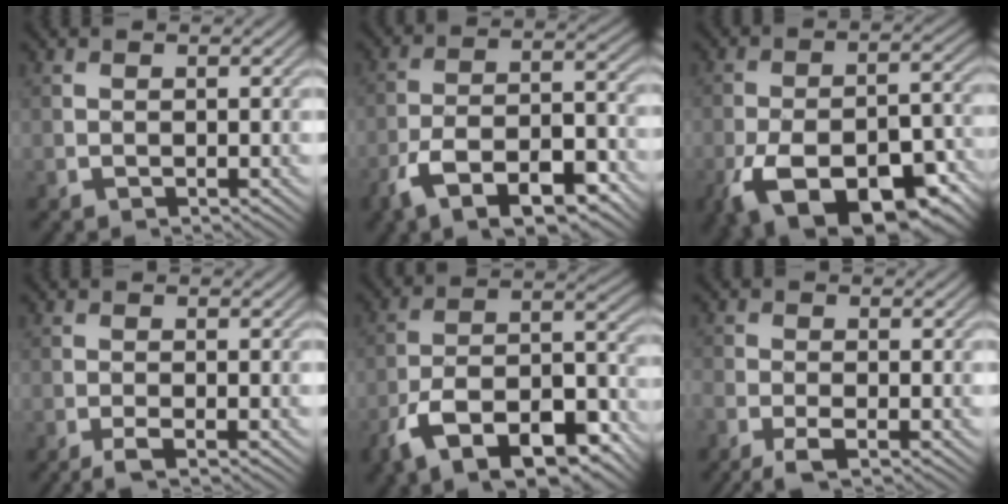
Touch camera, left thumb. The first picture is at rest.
{"total": 12.2, "force": [-7.5, 4.8, 8.4], "torque": [-0.148, -0.008, -0.143]}
{"total": 15.7, "force": [-8.8, 7.5, 10.6], "torque": [-0.182, -0.029, -0.136]}
{"total": 2.0, "force": [-1.2, 0.3, 1.5], "torque": [-0.031, 0.002, -0.029]}
{"total": 15.9, "force": [-10.4, 6.3, 10.3], "torque": [-0.190, -0.016, -0.178]}
{"total": 3.9, "force": [-2.6, 1.1, 2.7], "torque": [-0.060, -0.005, -0.056]}